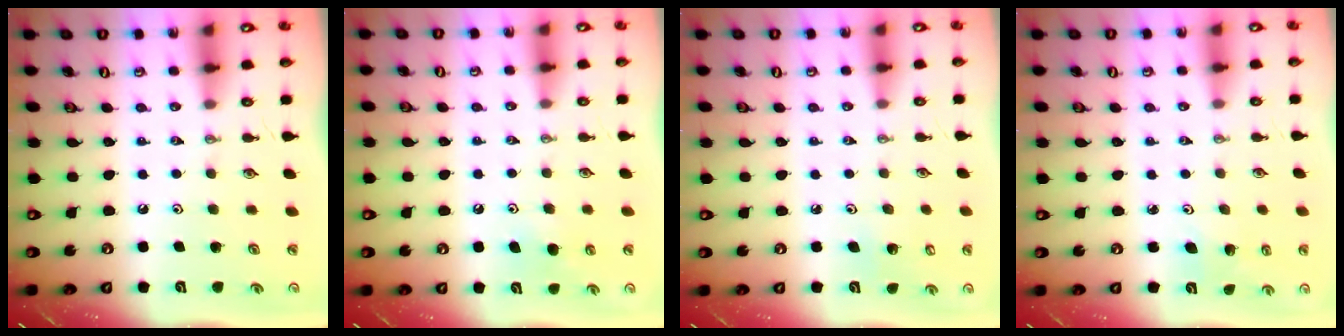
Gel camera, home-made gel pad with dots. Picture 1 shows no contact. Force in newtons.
{"total": 6.4, "press": 6.4, "slide": 0.4}
{"total": 3.8, "press": 3.8, "slide": 0.6}
{"total": 4.8, "press": 4.6, "slide": 1.3}